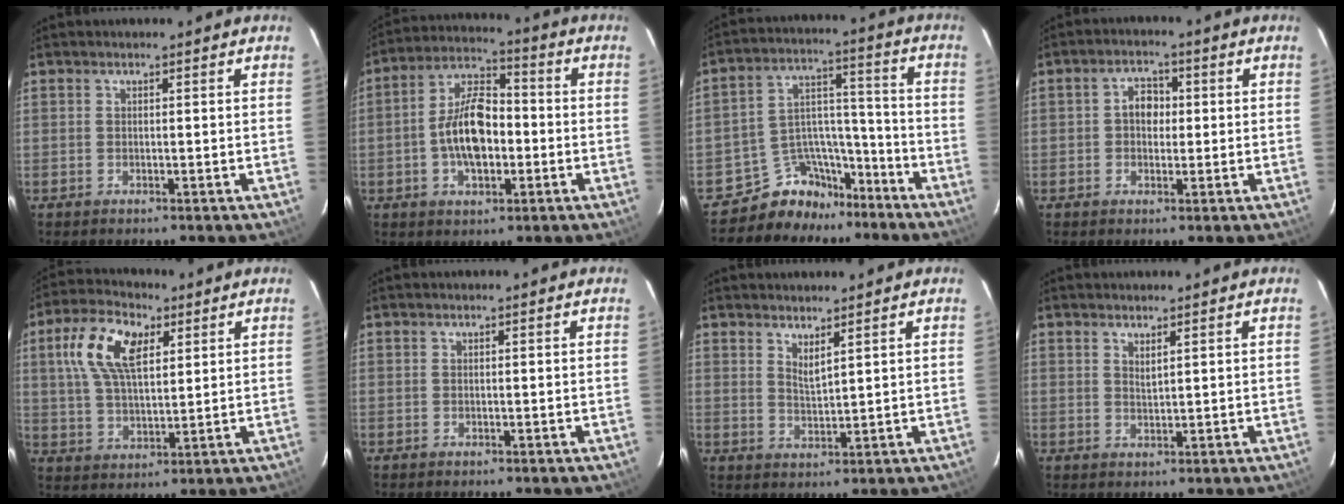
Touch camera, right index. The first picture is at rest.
{"total": 11.5, "force": [-2.0, 6.1, 9.6], "torque": [-0.185, 0.019, -0.034]}
{"total": 10.3, "force": [-8.5, 5.7, 1.1], "torque": [-0.021, 0.061, -0.141]}
{"total": 4.0, "force": [0.2, 3.2, 2.4], "torque": [-0.042, 0.016, 0.001]}
{"total": 12.0, "force": [4.4, 6.1, 9.3], "torque": [-0.188, 0.025, 0.082]}
{"total": 0.0}
{"total": 2.8, "force": [2.2, 0.3, 1.7], "torque": [-0.029, -0.003, 0.037]}
{"total": 1.5, "force": [1.1, 0.3, 1.0], "torque": [-0.018, 0.000, 0.019]}